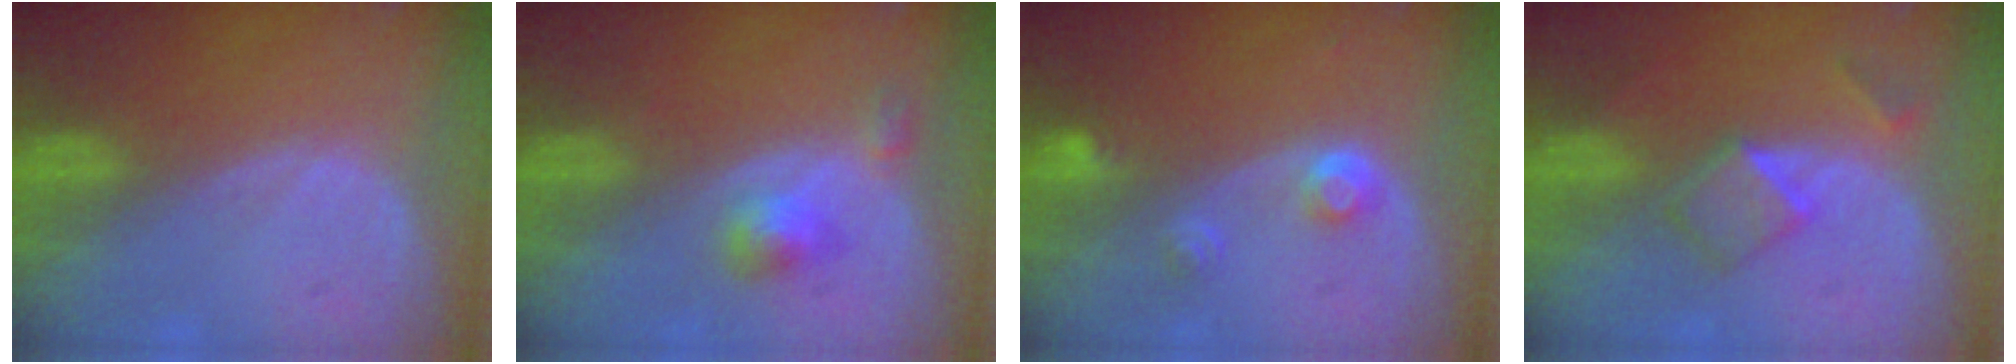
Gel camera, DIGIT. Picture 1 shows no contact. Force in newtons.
{"total": 3.3, "press": 3.1, "slide": 1.2}
{"total": 2.9, "press": 2.7, "slide": 1.0}
{"total": 5.3, "press": 4.5, "slide": 2.7}